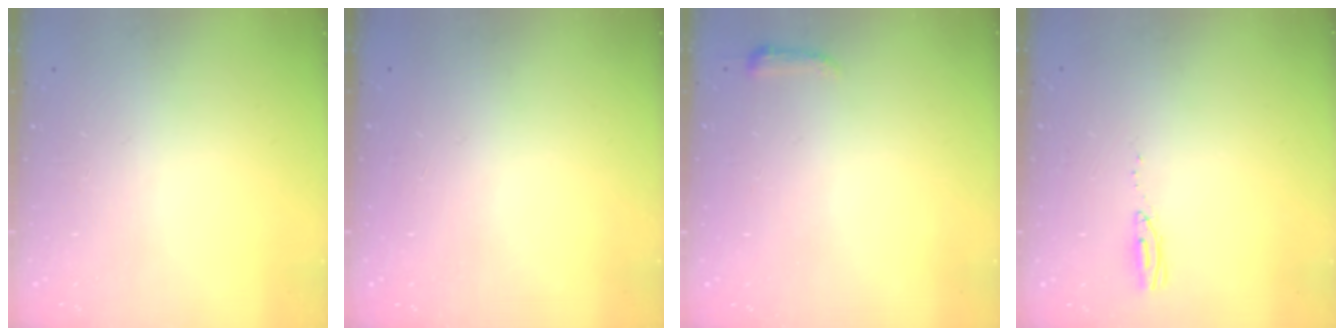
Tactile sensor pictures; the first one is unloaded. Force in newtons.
{"total": 0.0}
{"total": 3.2, "press": 3.2, "slide": 0.7}
{"total": 3.7, "press": 3.4, "slide": 1.5}